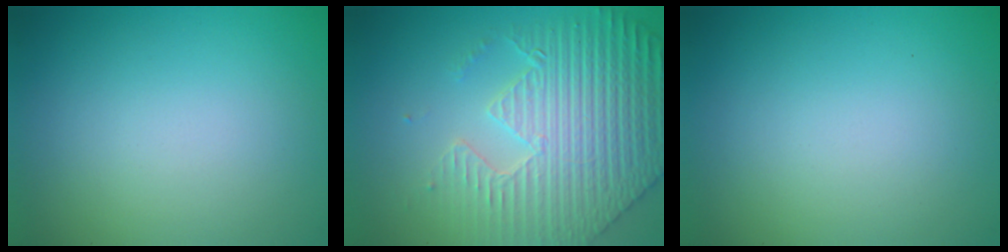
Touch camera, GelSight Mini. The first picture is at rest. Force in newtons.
{"total": 7.1, "press": 5.8, "slide": 4.0}
{"total": 0.0}